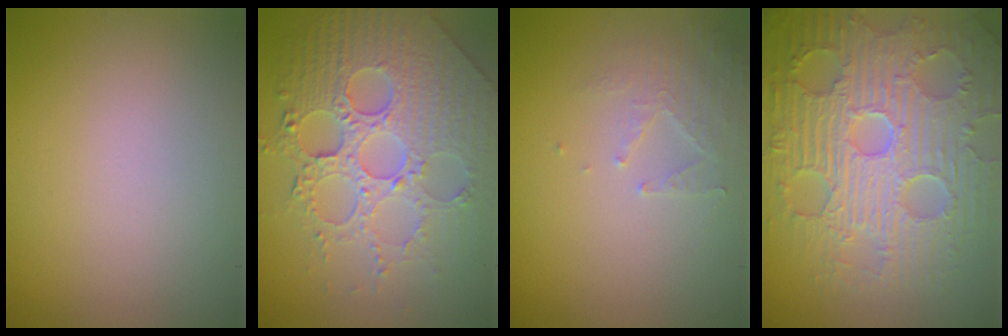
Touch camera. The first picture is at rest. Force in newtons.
{"total": 8.2, "press": 6.0, "slide": 5.5}
{"total": 2.0, "press": 1.9, "slide": 0.3}
{"total": 9.2, "press": 6.5, "slide": 6.5}